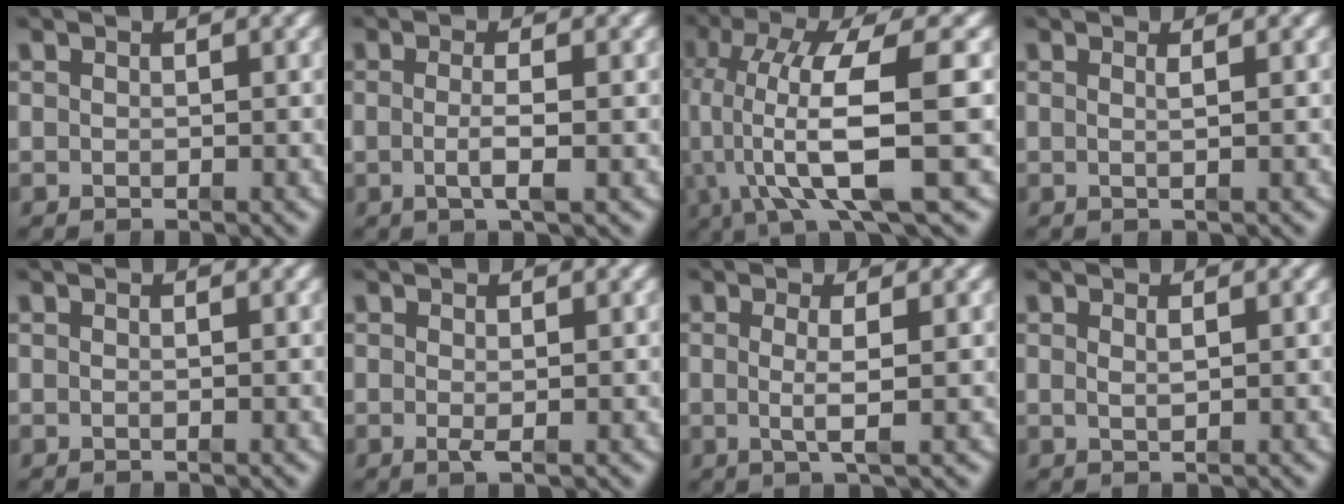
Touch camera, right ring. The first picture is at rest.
{"total": 2.5, "force": [-0.7, 0.1, 2.4], "torque": [-0.051, -0.012, -0.007]}
{"total": 8.6, "force": [0.4, 3.5, 7.9], "torque": [-0.155, -0.024, 0.021]}
{"total": 1.0, "force": [0.1, -0.6, 0.8], "torque": [-0.016, -0.006, 0.003]}
{"total": 0.0}
{"total": 0.9, "force": [-0.2, 0.1, 0.9], "torque": [-0.020, -0.007, -0.003]}
{"total": 2.6, "force": [0.0, -0.1, 2.6], "torque": [-0.049, -0.011, 0.006]}
{"total": 0.8, "force": [0.3, -0.4, 0.6], "torque": [-0.013, -0.010, 0.015]}